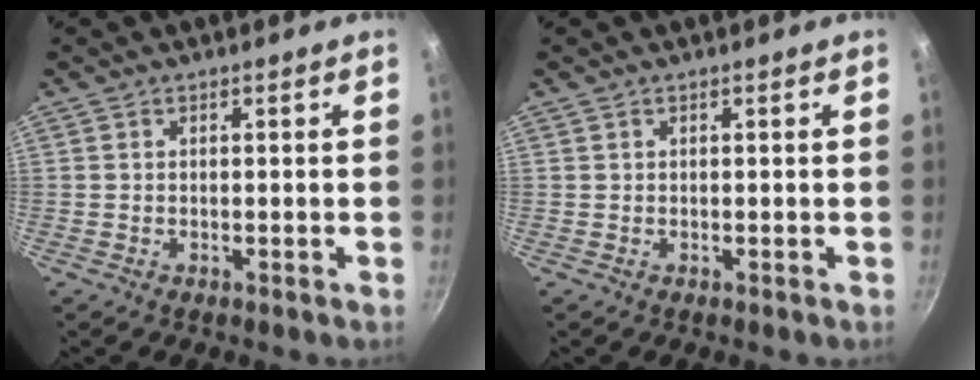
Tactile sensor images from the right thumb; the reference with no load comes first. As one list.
[{"total": 0.0}]